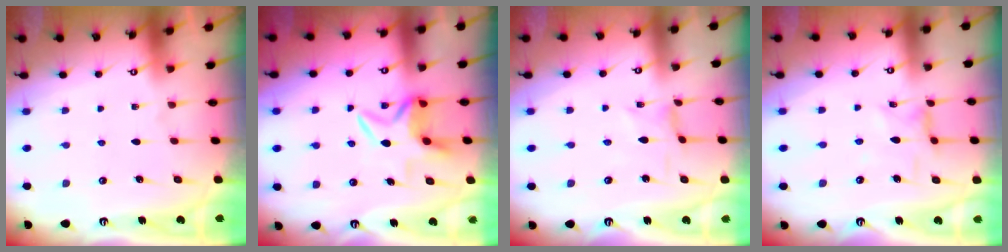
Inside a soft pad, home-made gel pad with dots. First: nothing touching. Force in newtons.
{"total": 6.6, "press": 6.4, "slide": 1.3}
{"total": 0.0}
{"total": 2.0, "press": 2.0, "slide": 0.4}